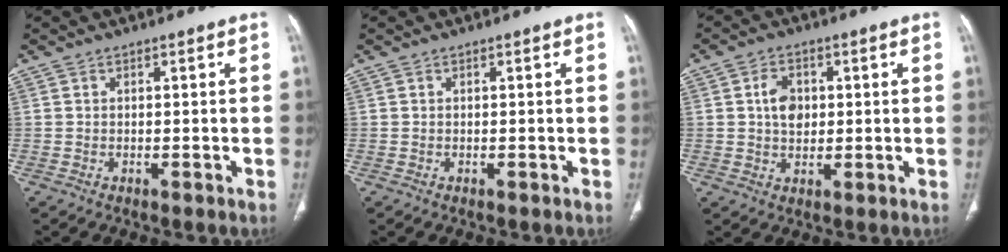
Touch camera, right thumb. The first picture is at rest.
{"total": 0.0}
{"total": 5.4, "force": [0.8, 3.9, 3.5], "torque": [-0.047, -0.001, 0.012]}